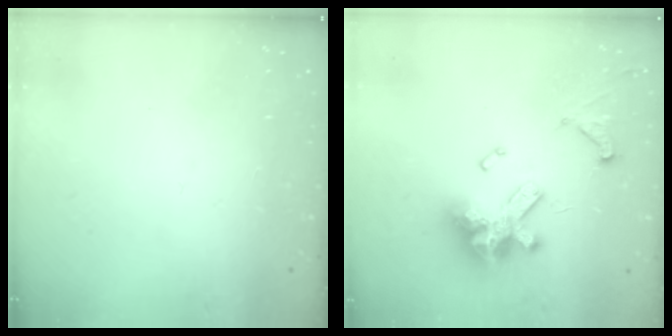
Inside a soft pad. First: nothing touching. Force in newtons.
{"total": 16.8, "press": 16.7, "slide": 2.2}